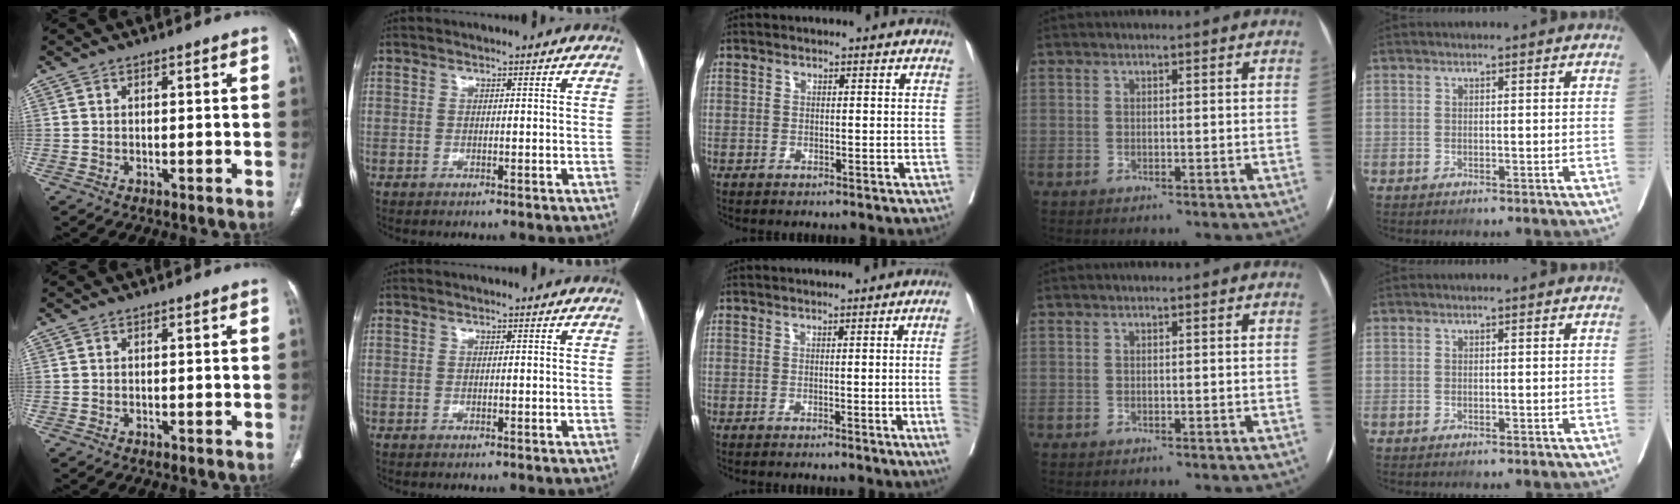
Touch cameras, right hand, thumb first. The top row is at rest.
{"middle": {"total": 8.5, "force": [-1.2, -2.7, 8.0], "torque": [-0.087, -0.019, -0.013]}}